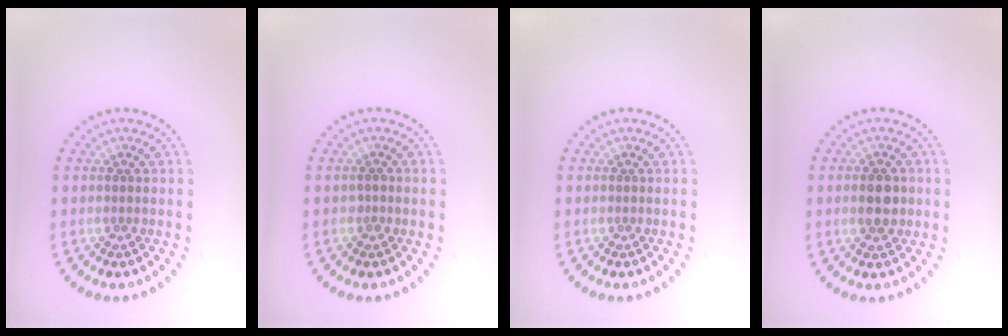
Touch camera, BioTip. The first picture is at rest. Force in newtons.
{"total": 0.5, "press": 0.5, "slide": 0.1}
{"total": 0.0}
{"total": 3.2, "press": 3.2, "slide": 0.1}